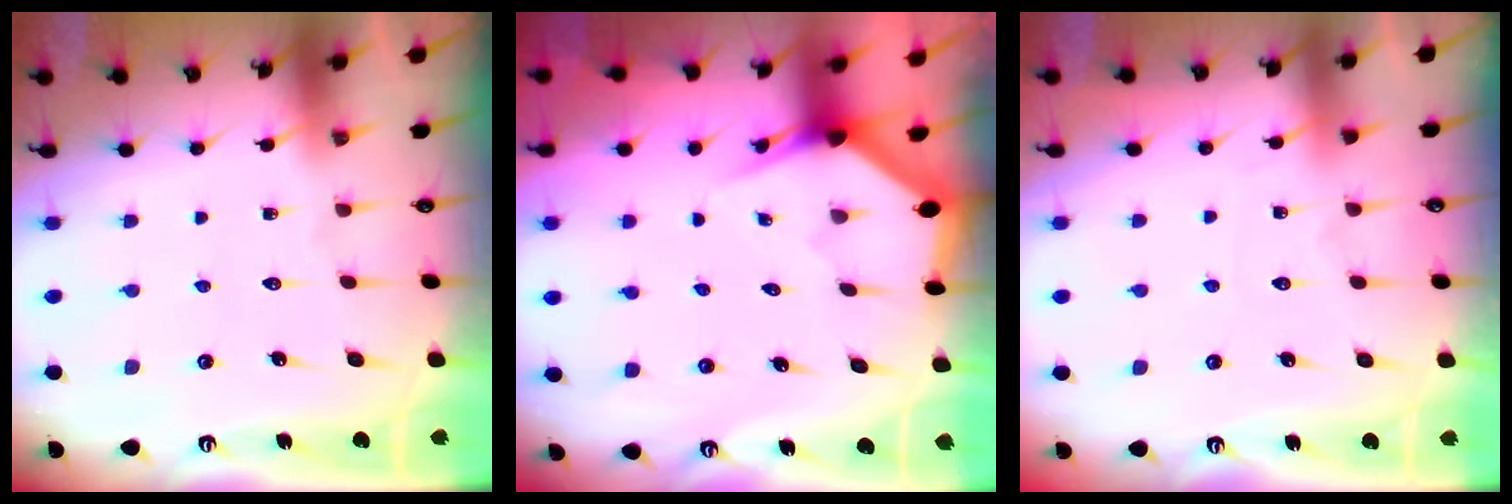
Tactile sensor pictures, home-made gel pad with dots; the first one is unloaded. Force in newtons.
{"total": 2.8, "press": 2.8, "slide": 0.2}
{"total": 3.9, "press": 3.8, "slide": 0.6}